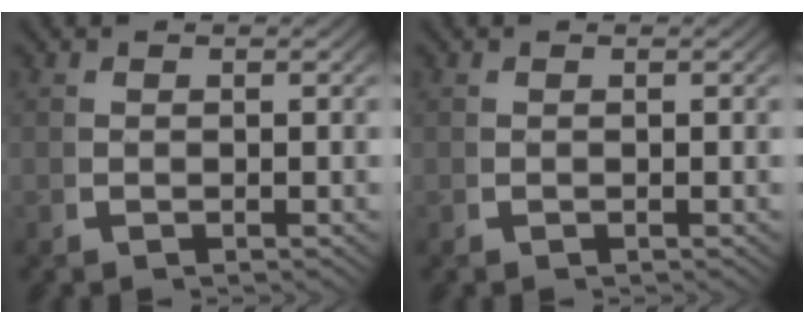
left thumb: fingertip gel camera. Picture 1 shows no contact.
{"total": 0.0}